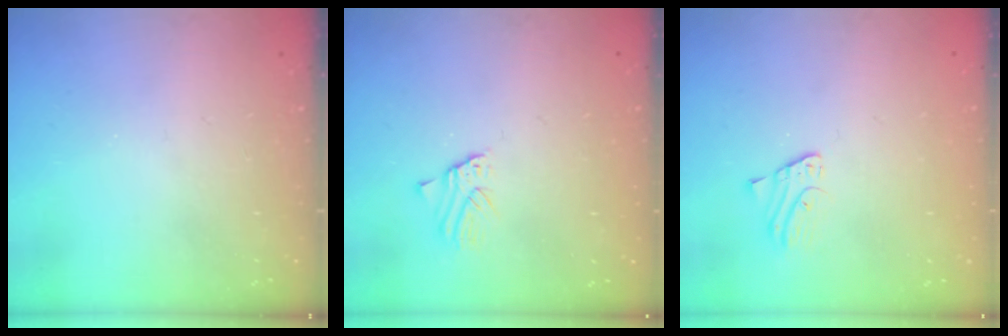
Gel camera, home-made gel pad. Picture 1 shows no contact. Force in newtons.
{"total": 1.4, "press": 1.4, "slide": 0.1}
{"total": 1.8, "press": 1.8, "slide": 0.1}